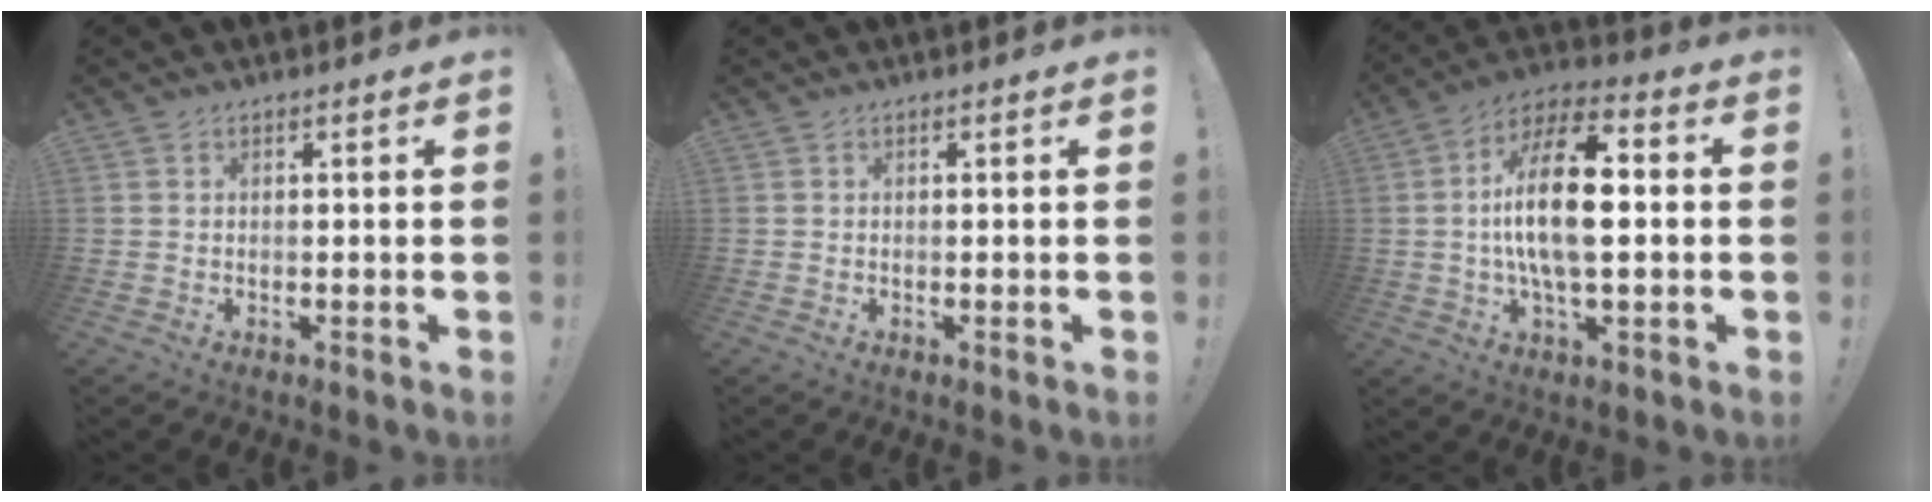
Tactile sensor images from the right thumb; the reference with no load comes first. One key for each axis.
{"total": 0.0}
{"total": 17.4, "fx": 0.0, "fy": 7.3, "fz": 15.8, "tx": -0.282, "ty": 0.006, "tz": -0.011}